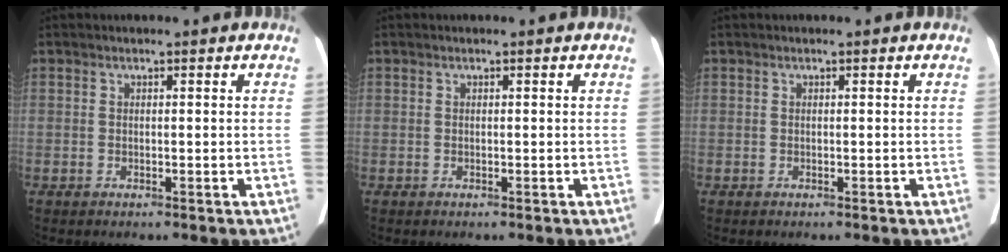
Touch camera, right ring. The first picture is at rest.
{"total": 0.0}
{"total": 0.0}